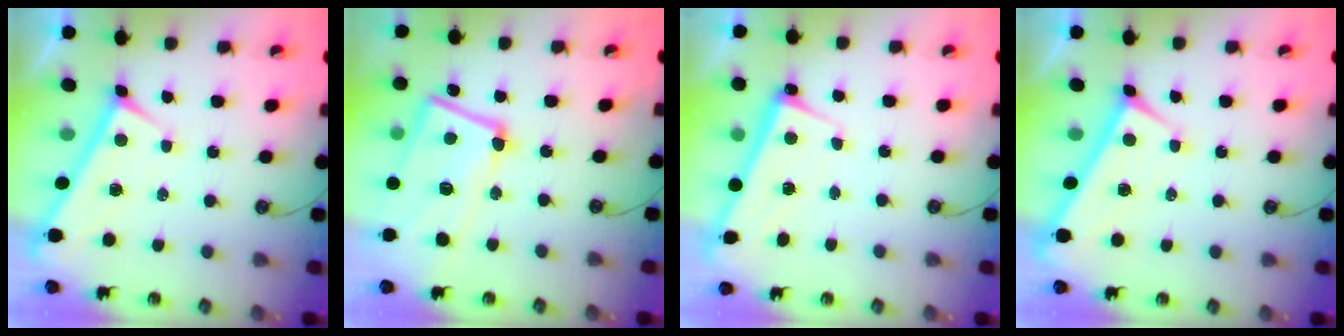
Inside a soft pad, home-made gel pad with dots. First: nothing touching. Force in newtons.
{"total": 11.5, "press": 11.2, "slide": 2.6}
{"total": 2.8, "press": 2.6, "slide": 0.9}
{"total": 1.9, "press": 1.8, "slide": 0.6}